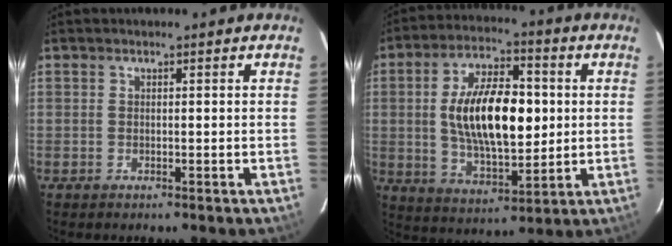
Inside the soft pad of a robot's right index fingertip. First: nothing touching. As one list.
[{"total": 17.1, "force": [1.3, 8.0, 15.1], "torque": [-0.267, 0.011, 0.031]}]